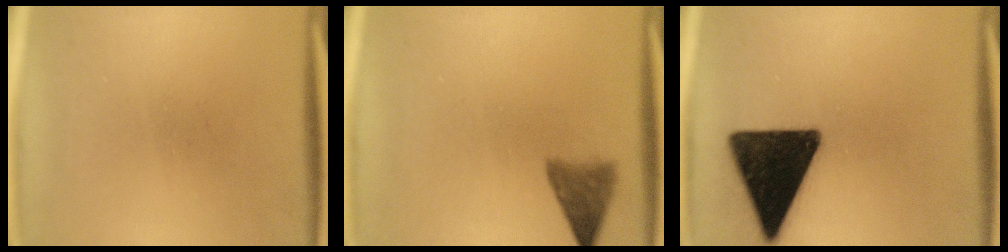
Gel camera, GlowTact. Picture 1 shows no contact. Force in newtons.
{"total": 3.6}
{"total": 17.5}